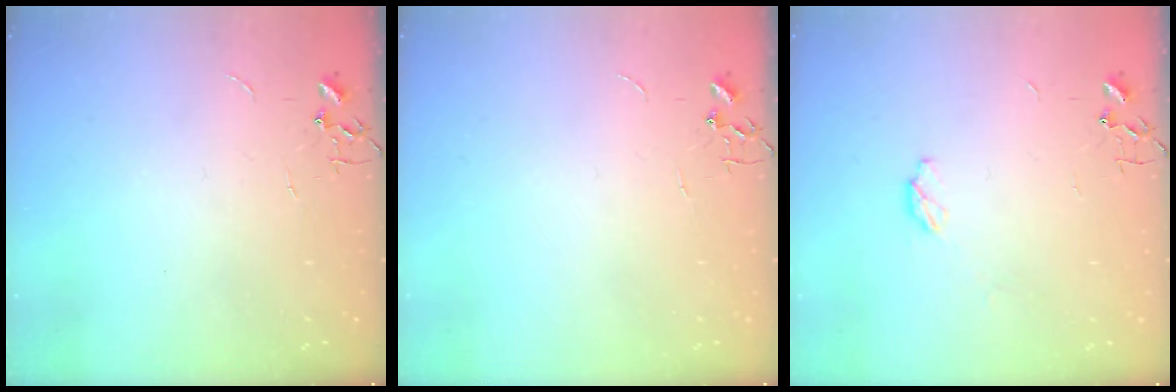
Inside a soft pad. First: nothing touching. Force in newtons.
{"total": 0.0}
{"total": 4.2, "press": 4.2, "slide": 0.4}